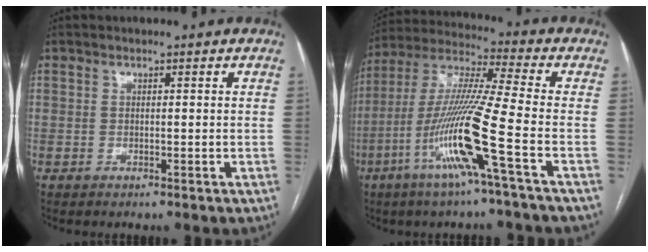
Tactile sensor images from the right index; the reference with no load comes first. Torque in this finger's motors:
{"motor_torque": [2.14, 0.00, 1.05, 0.21]}